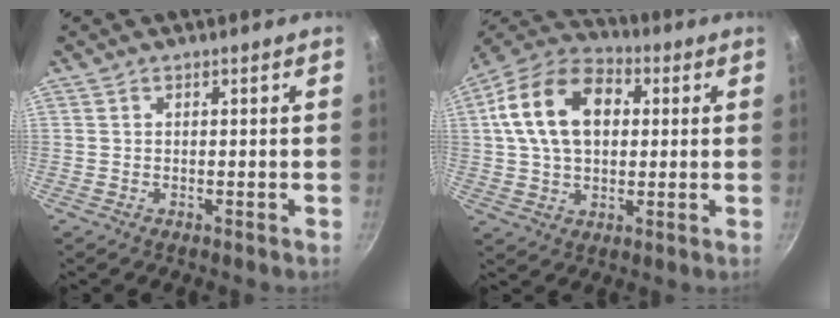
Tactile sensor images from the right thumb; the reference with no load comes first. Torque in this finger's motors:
{"motor_torque": [-0.34, 1.14, 0.70, 0.15, 0.17]}